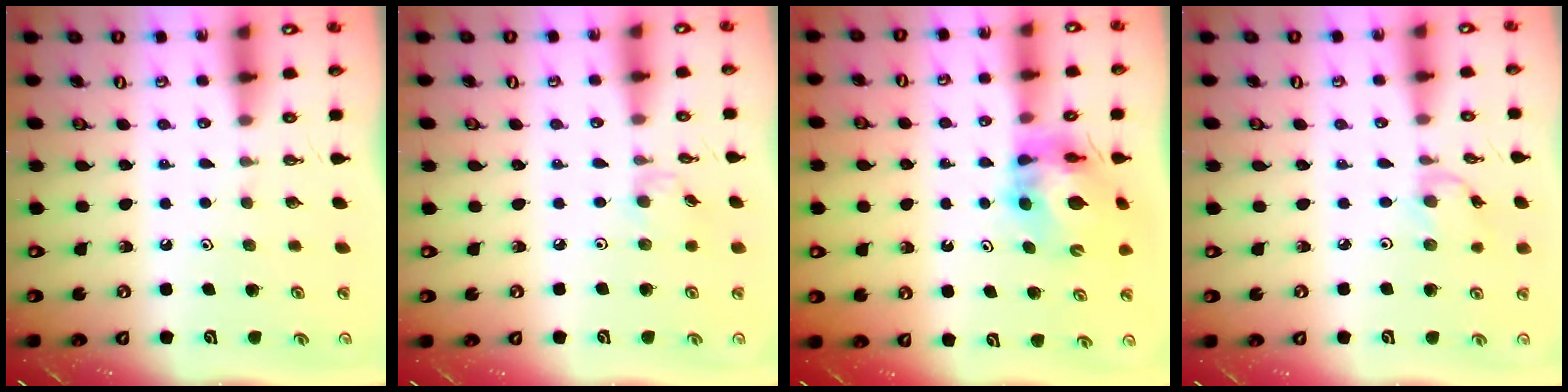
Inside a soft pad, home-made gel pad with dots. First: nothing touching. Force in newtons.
{"total": 2.5, "press": 2.5, "slide": 0.4}
{"total": 11.6, "press": 11.5, "slide": 1.4}
{"total": 2.6, "press": 2.6, "slide": 0.3}